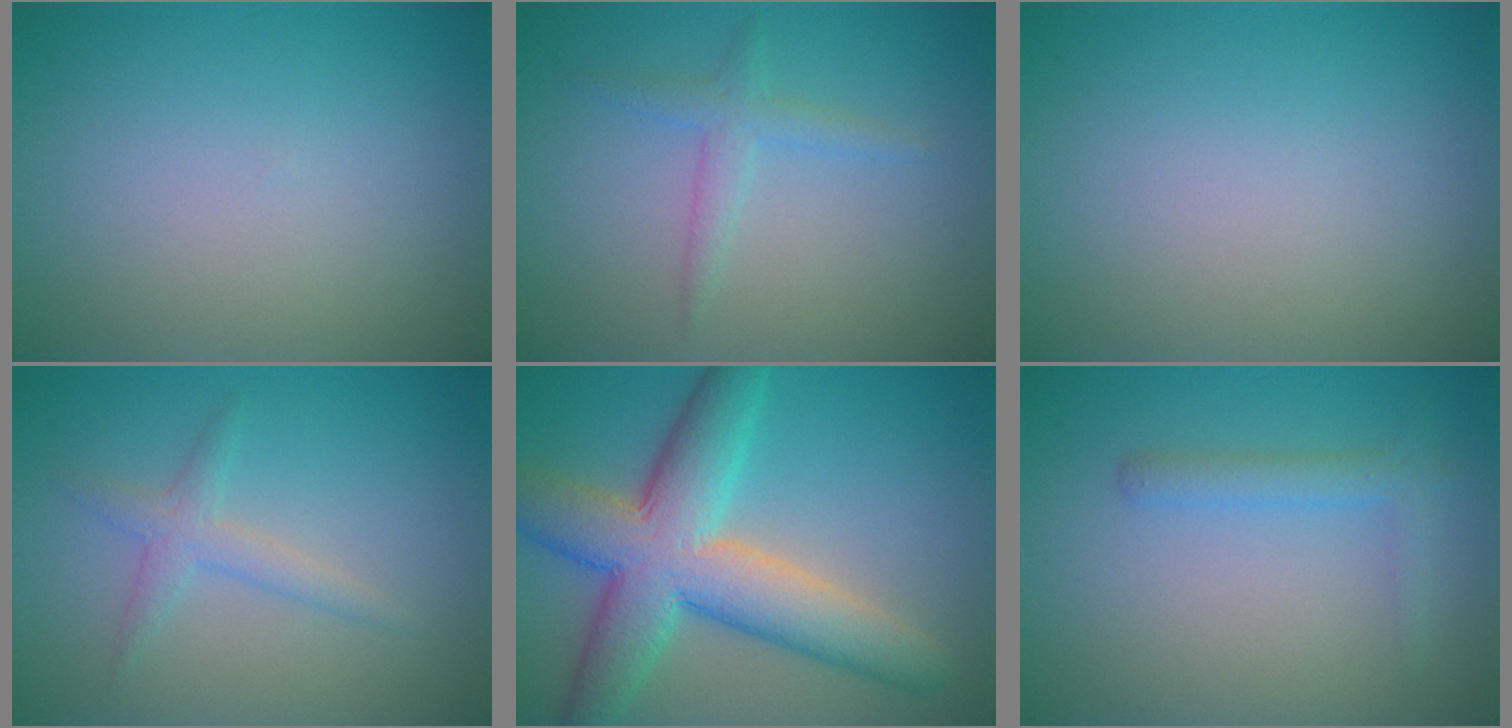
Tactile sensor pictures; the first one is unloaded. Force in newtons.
{"total": 1.9, "press": 1.9, "slide": 0.1}
{"total": 0.0}
{"total": 1.9, "press": 1.9, "slide": 0.1}
{"total": 9.7, "press": 9.7, "slide": 0.4}
{"total": 1.9, "press": 1.9, "slide": 0.1}